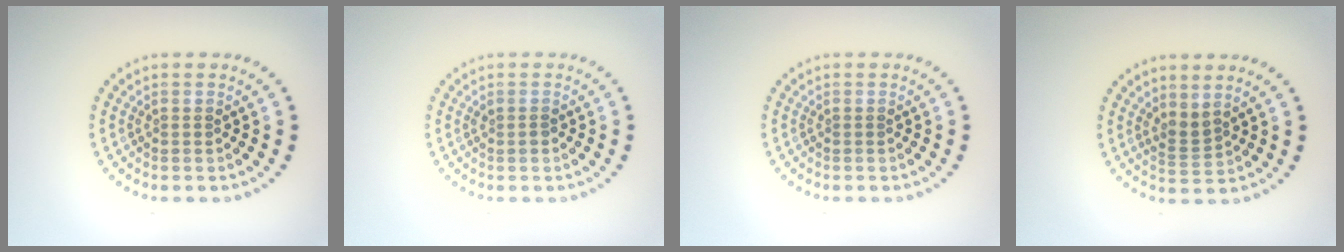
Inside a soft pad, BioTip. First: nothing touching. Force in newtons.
{"total": 0.7, "press": 0.7, "slide": 0.1}
{"total": 0.0}
{"total": 1.7, "press": 1.2, "slide": 1.2}